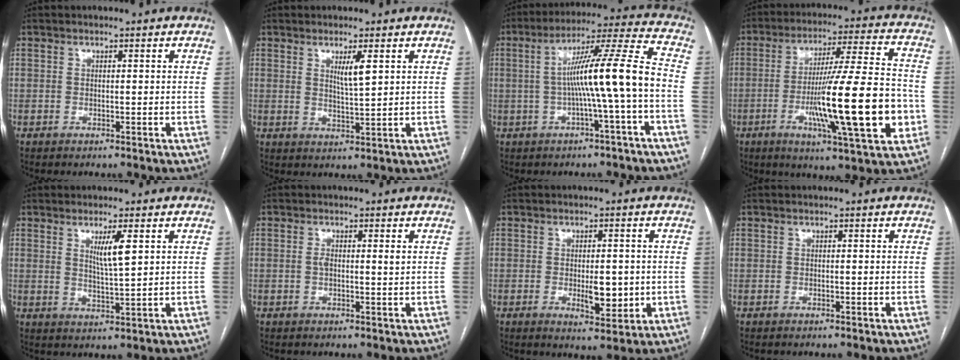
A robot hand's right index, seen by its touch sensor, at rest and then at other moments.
{"total": 3.7, "force": [1.6, 0.1, 3.4], "torque": [-0.061, -0.007, 0.031]}
{"total": 12.6, "force": [-1.7, -1.3, 12.4], "torque": [-0.204, 0.024, -0.029]}
{"total": 20.5, "force": [-4.7, 1.0, 19.9], "torque": [-0.314, -0.008, -0.073]}
{"total": 4.7, "force": [1.9, 0.1, 4.3], "torque": [-0.077, -0.009, 0.036]}
{"total": 2.3, "force": [0.4, 0.5, 2.2], "torque": [-0.042, 0.001, 0.006]}
{"total": 5.5, "force": [-0.8, 2.0, 5.1], "torque": [-0.077, -0.007, -0.005]}
{"total": 0.0}